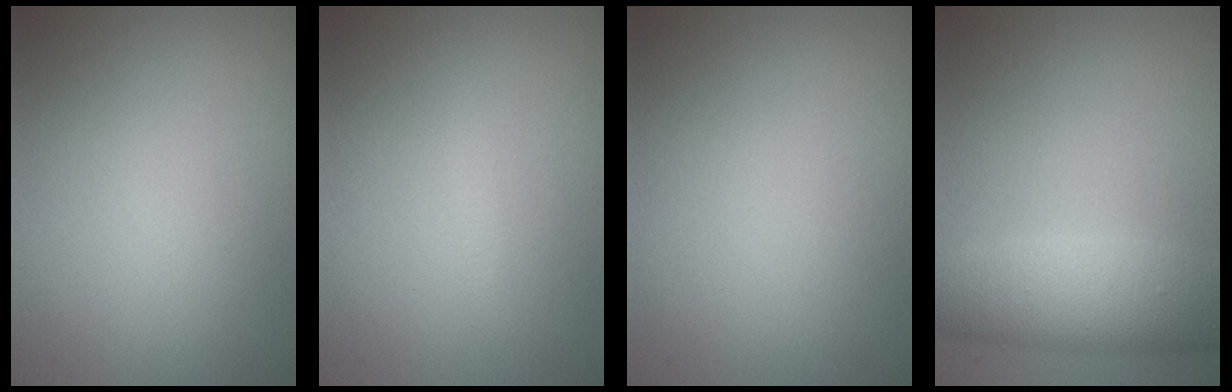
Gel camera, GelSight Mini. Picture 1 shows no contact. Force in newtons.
{"total": 0.9, "press": 0.9, "slide": 0.0}
{"total": 0.0}
{"total": 5.2, "press": 5.2, "slide": 0.1}